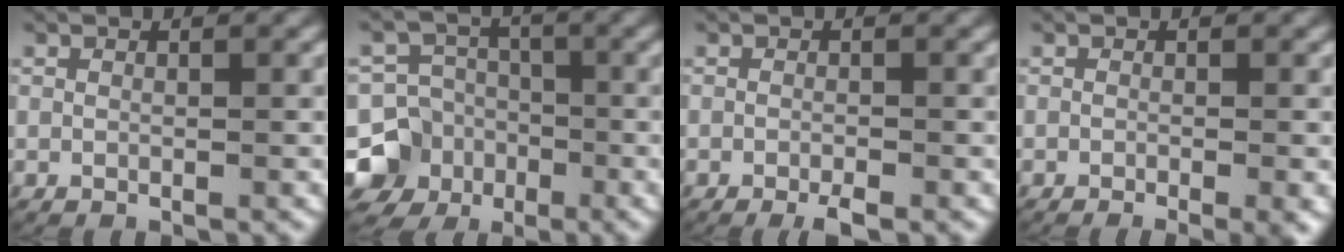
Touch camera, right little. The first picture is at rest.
{"total": 10.7, "force": [-3.9, 9.5, 3.1], "torque": [-0.071, -0.054, -0.065]}
{"total": 1.3, "force": [-1.0, 0.2, 0.8], "torque": [-0.012, -0.003, -0.018]}
{"total": 1.9, "force": [-1.1, 0.2, 1.6], "torque": [-0.019, -0.003, -0.015]}